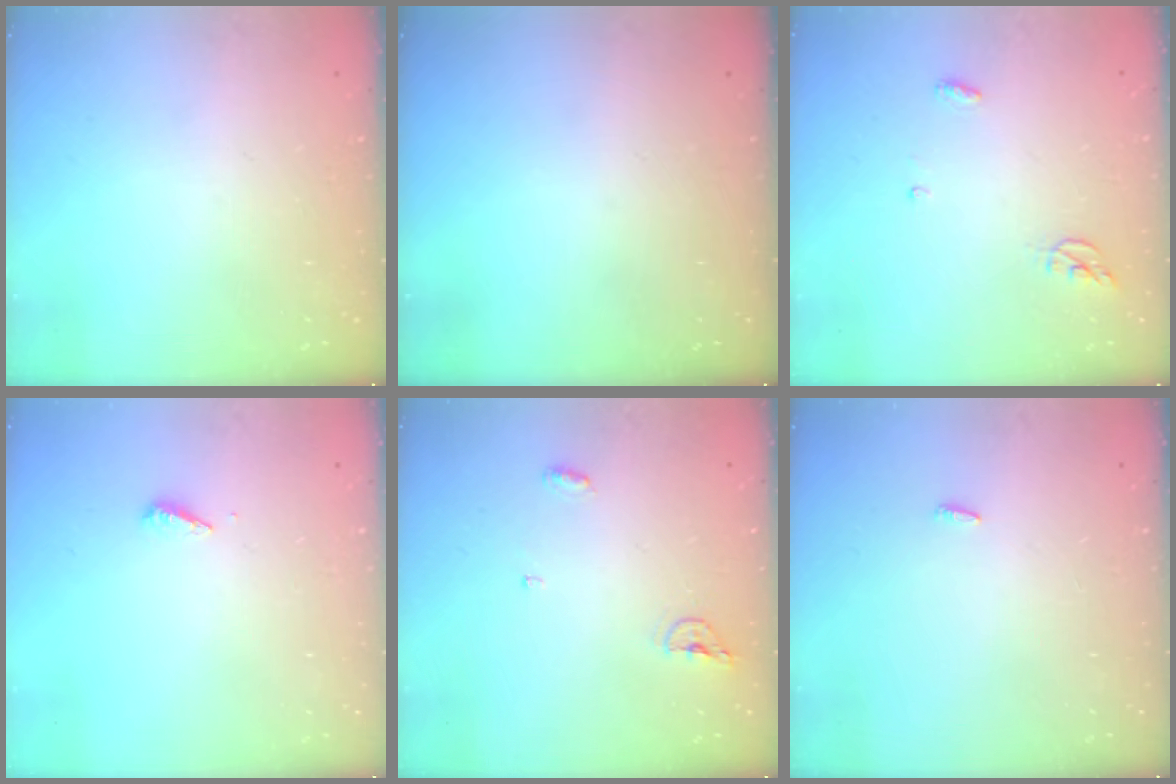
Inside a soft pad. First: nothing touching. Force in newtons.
{"total": 0.0}
{"total": 4.9, "press": 4.9, "slide": 0.2}
{"total": 2.8, "press": 2.8, "slide": 0.2}
{"total": 4.8, "press": 4.7, "slide": 1.1}
{"total": 1.8, "press": 1.7, "slide": 0.6}